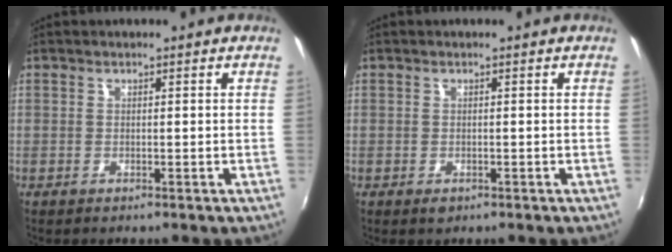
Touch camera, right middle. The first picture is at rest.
{"total": 1.0, "force": [-0.6, 0.7, 0.4], "torque": [-0.007, -0.004, -0.010]}